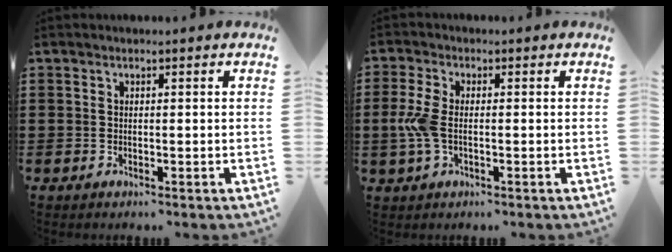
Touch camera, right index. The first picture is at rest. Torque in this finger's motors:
{"motor_torque": [1.39, 0.05, 0.43, 0.17]}